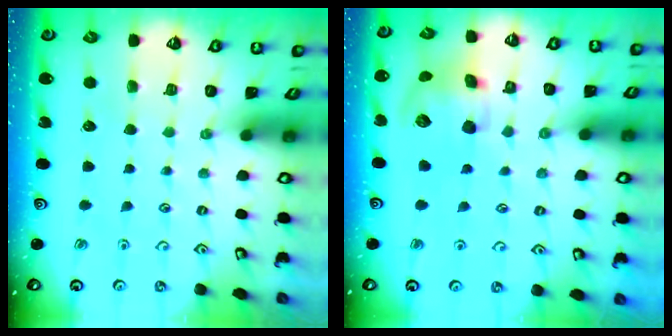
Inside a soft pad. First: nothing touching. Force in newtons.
{"total": 13.1, "press": 12.9, "slide": 2.2}